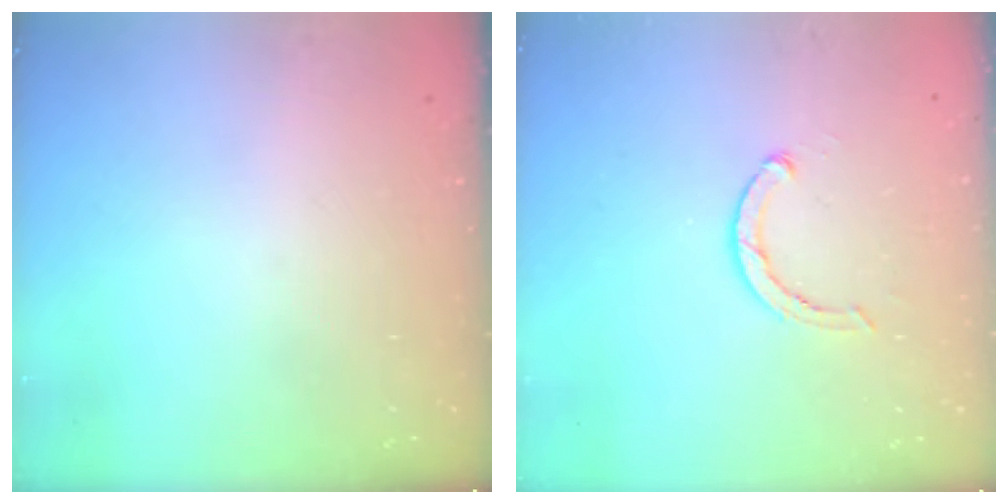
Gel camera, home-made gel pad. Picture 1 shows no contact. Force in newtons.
{"total": 3.5, "press": 3.4, "slide": 0.7}